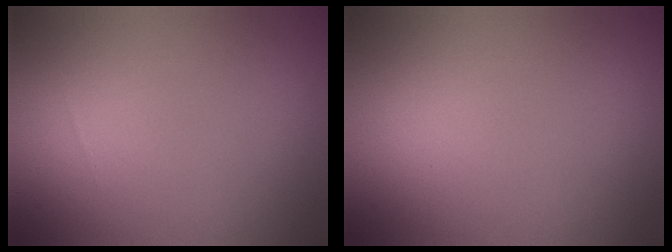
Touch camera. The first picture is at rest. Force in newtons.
{"total": 0.0}